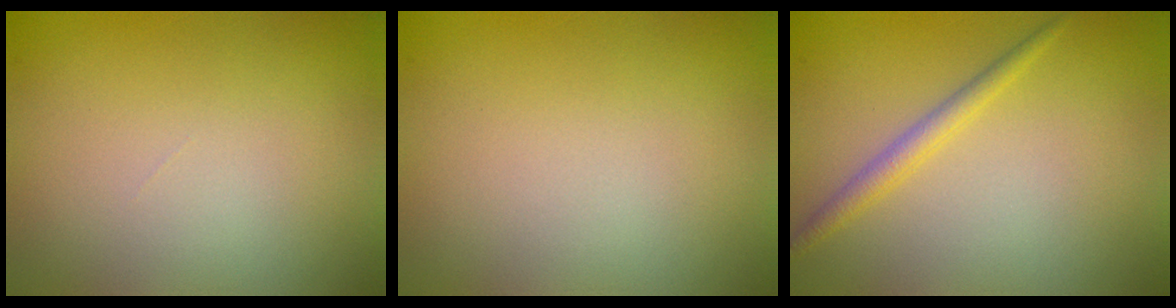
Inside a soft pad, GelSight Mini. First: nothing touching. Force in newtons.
{"total": 0.0}
{"total": 1.8, "press": 1.8, "slide": 0.1}